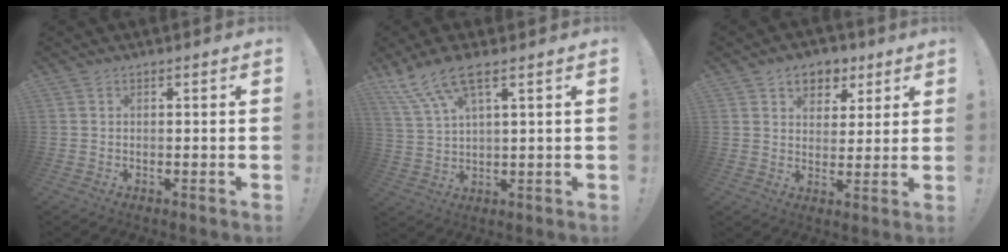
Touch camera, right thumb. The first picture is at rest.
{"total": 9.5, "force": [6.3, 2.4, 6.7], "torque": [-0.140, -0.022, 0.120]}
{"total": 7.7, "force": [4.4, 5.9, 2.3], "torque": [-0.030, -0.023, 0.085]}